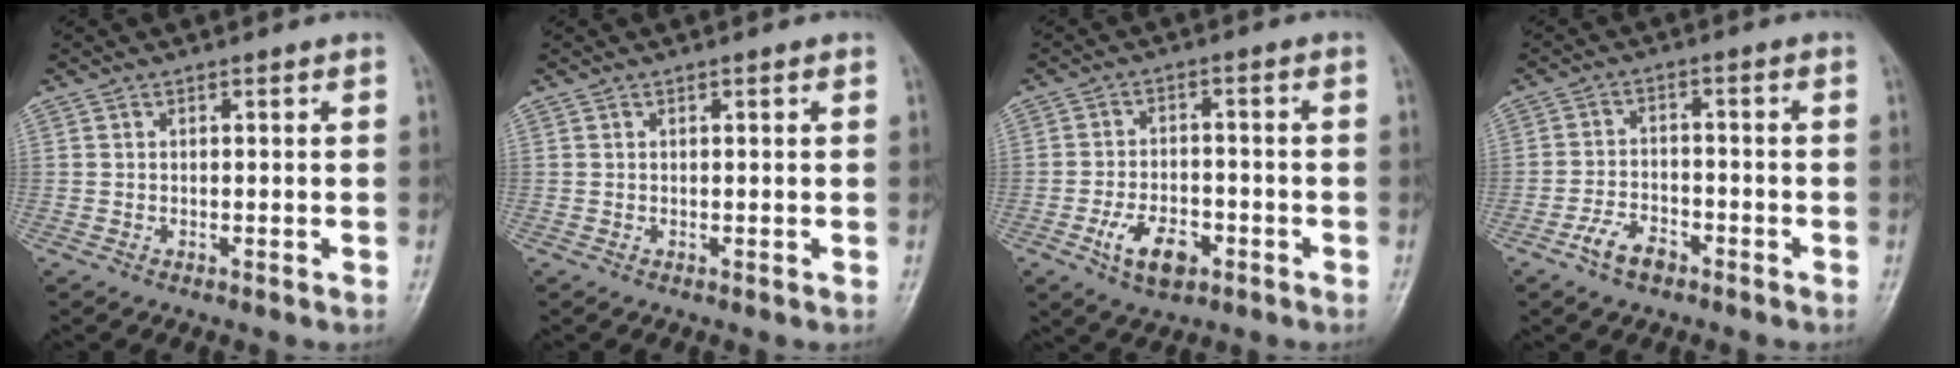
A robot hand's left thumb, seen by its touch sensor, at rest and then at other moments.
{"total": 0.5, "force": [0.2, 0.1, 0.4], "torque": [-0.007, 0.000, 0.002]}
{"total": 7.7, "force": [-3.5, 4.3, 5.3], "torque": [-0.083, 0.017, -0.058]}
{"total": 5.3, "force": [-3.4, 2.8, 2.9], "torque": [-0.051, 0.023, -0.062]}